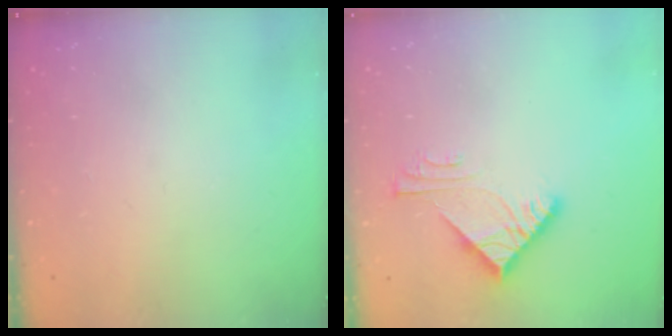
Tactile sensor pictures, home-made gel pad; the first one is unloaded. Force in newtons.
{"total": 6.6, "press": 6.6, "slide": 0.5}